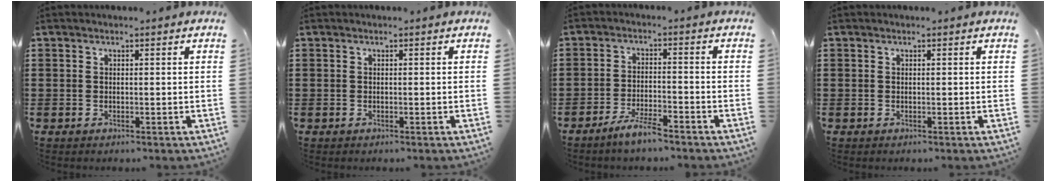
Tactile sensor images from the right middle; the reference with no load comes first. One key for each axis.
{"total": 0.0}
{"total": 4.3, "fx": -3.5, "fy": 0.5, "fz": 2.4, "tx": -0.053, "ty": 0.000, "tz": -0.068}
{"total": 0.0}